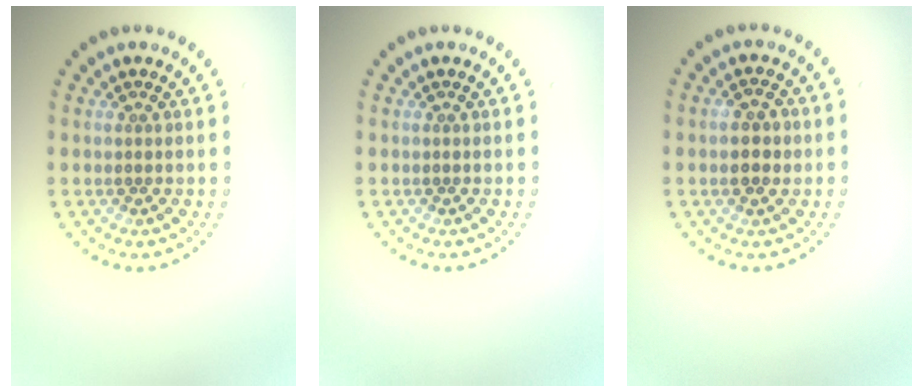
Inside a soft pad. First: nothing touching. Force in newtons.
{"total": 0.0}
{"total": 1.9, "press": 1.9, "slide": 0.3}